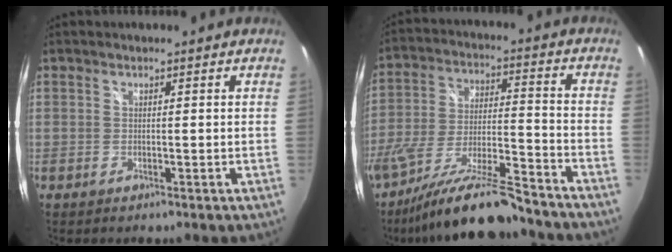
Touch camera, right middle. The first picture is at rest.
{"total": 18.1, "force": [-15.3, 1.6, 9.5], "torque": [-0.187, -0.037, -0.252]}